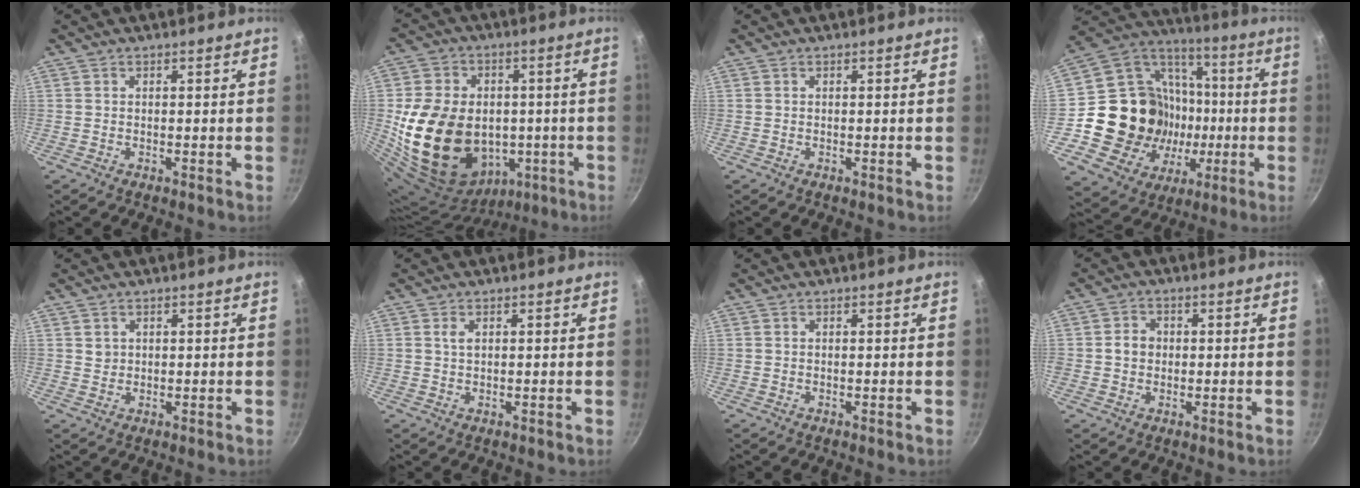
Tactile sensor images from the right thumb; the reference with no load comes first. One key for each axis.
{"total": 22.5, "fx": -2.5, "fy": 17.4, "fz": 14.0, "tx": -0.237, "ty": 0.028, "tz": -0.018}
{"total": 0.0}
{"total": 25.6, "fx": -2.5, "fy": 21.8, "fz": 13.1, "tx": -0.212, "ty": 0.029, "tz": -0.021}
{"total": 1.3, "fx": 0.6, "fy": 1.2, "fz": 0.3, "tx": 0.002, "ty": 0.003, "tz": 0.010}
{"total": 1.4, "fx": 0.5, "fy": 0.7, "fz": 1.1, "tx": -0.020, "ty": 0.000, "tz": 0.008}
{"total": 0.0}
{"total": 3.4, "fx": -0.1, "fy": 3.0, "fz": 1.6, "tx": -0.010, "ty": 0.008, "tz": -0.006}